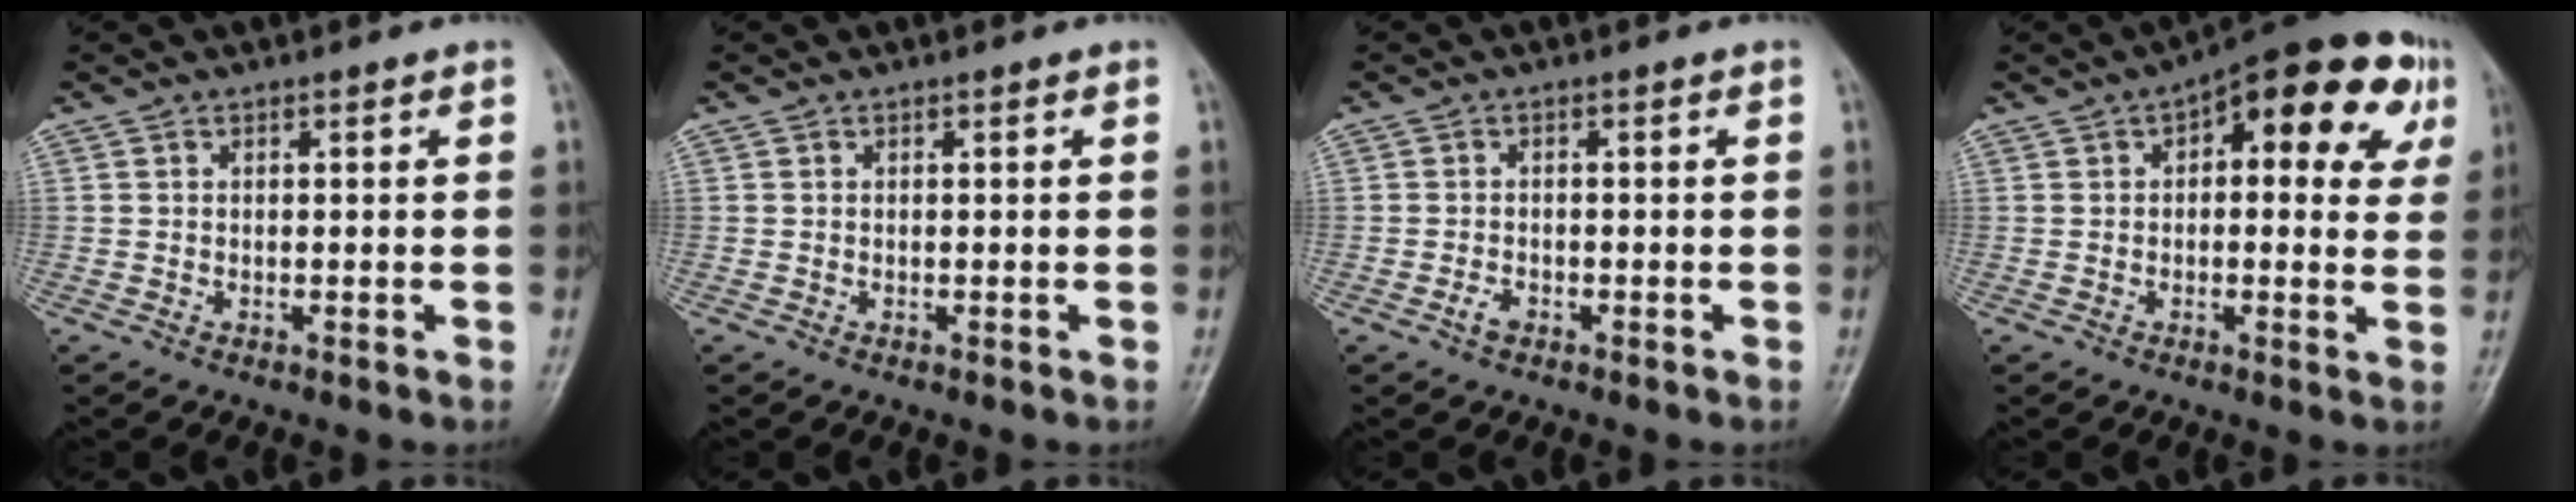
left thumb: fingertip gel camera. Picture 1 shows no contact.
{"total": 0.0}
{"total": 1.6, "force": [-0.9, 0.9, 0.9], "torque": [-0.020, 0.005, -0.019]}
{"total": 17.2, "force": [6.4, 8.0, 13.8], "torque": [-0.130, 0.016, 0.070]}